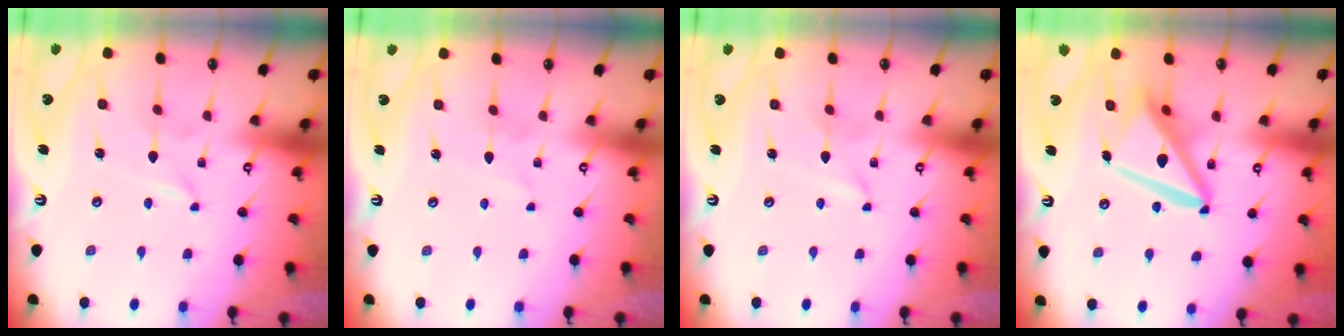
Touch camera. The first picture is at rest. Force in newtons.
{"total": 2.7, "press": 2.7, "slide": 0.2}
{"total": 1.4, "press": 1.4, "slide": 0.2}
{"total": 13.8, "press": 13.7, "slide": 1.5}